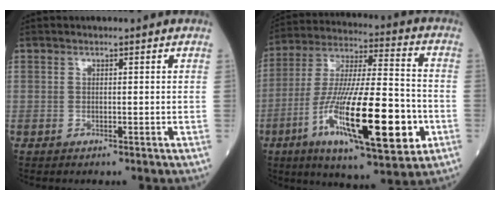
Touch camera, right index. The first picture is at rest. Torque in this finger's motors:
{"motor_torque": [2.14, 0.00, 0.63, 0.21]}